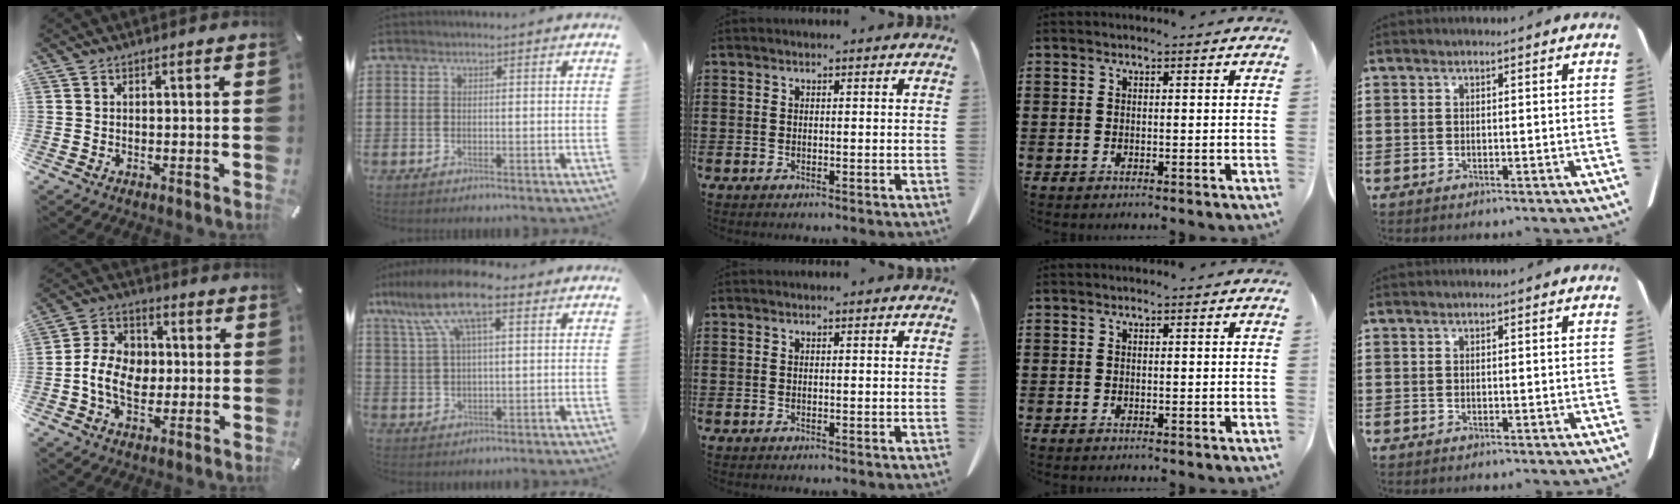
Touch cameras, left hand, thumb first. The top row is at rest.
{"thumb": {"total": 9.6, "force": [-1.7, 7.4, 5.8], "torque": [-0.123, 0.018, -0.031]}, "index": {"total": 11.2, "force": [6.7, 3.1, 8.5], "torque": [-0.192, -0.006, 0.116]}}